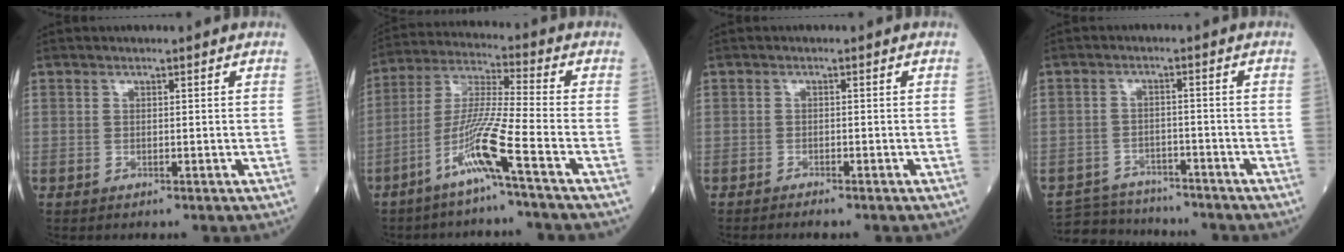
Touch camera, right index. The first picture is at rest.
{"total": 10.0, "force": [-5.3, -1.7, 8.3], "torque": [-0.171, -0.009, -0.109]}
{"total": 1.6, "force": [-1.4, 0.0, 0.7], "torque": [-0.014, -0.002, -0.020]}
{"total": 9.0, "force": [-8.6, 2.2, 1.4], "torque": [-0.021, 0.007, -0.132]}